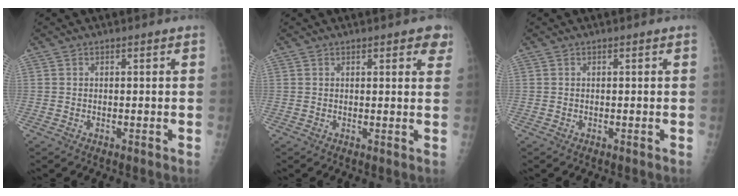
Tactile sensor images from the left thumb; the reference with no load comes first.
{"total": 4.2, "force": [2.6, 1.5, 2.9], "torque": [-0.014, -0.009, 0.026]}
{"total": 0.0}